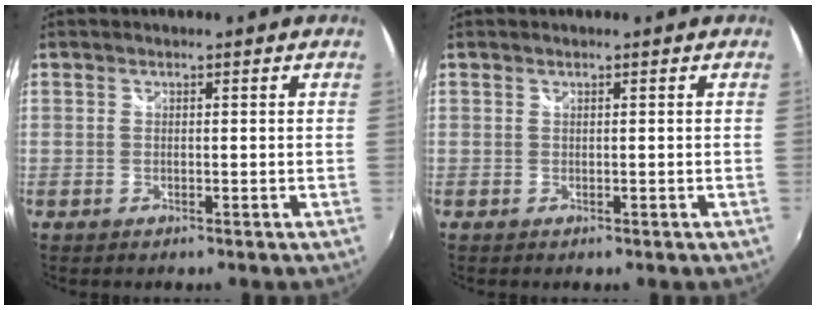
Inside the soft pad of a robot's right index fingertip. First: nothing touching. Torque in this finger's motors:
{"motor_torque": [0.04, 0.04, 0.04, 0.01]}